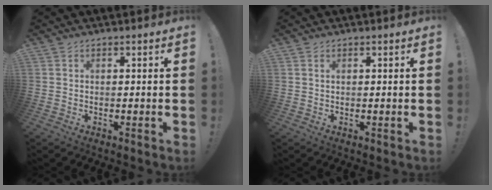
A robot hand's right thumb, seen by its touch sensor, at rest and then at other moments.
{"total": 0.6, "force": [0.3, 0.3, 0.4], "torque": [-0.010, 0.001, 0.006]}